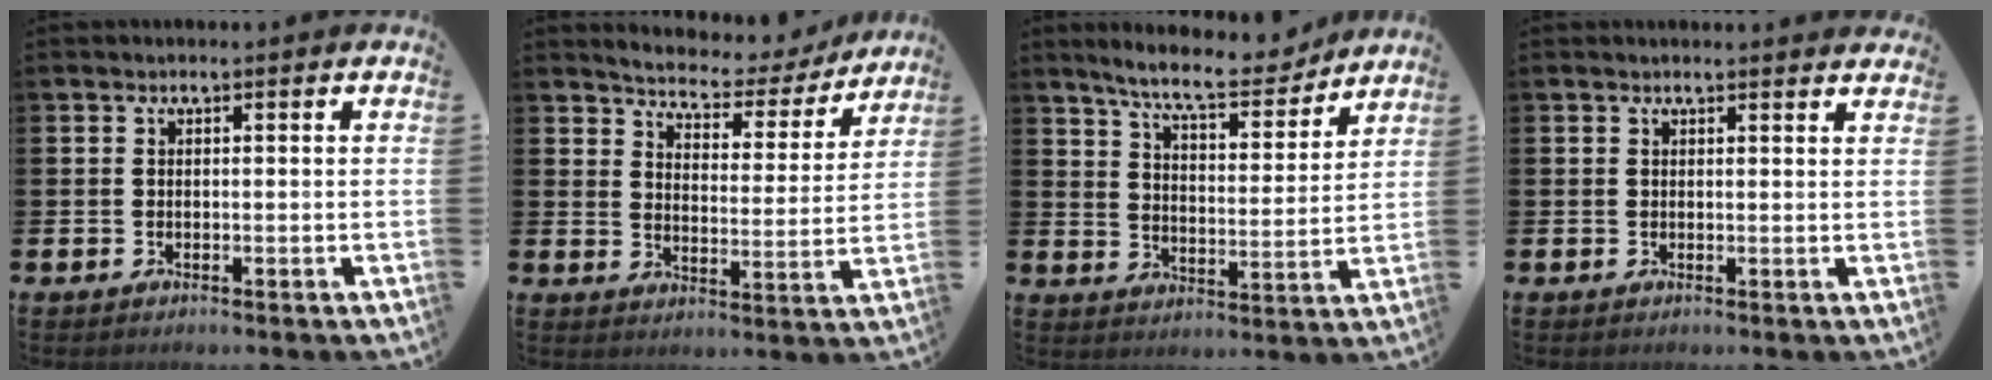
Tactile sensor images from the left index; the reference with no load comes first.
{"total": 5.1, "force": [4.9, 1.3, 0.6], "torque": [-0.037, -0.042, 0.077]}
{"total": 8.9, "force": [8.1, 1.4, 3.3], "torque": [-0.083, -0.049, 0.141]}
{"total": 1.0, "force": [1.0, -0.1, 0.1], "torque": [0.008, -0.008, 0.016]}